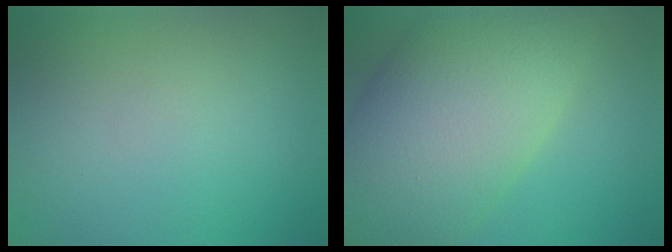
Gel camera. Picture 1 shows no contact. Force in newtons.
{"total": 13.8, "press": 13.8, "slide": 0.8}